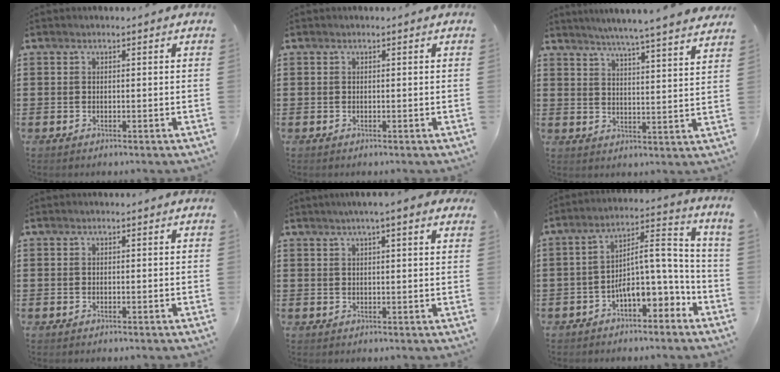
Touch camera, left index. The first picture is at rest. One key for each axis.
{"total": 0.0}
{"total": 4.7, "fx": 4.4, "fy": -1.1, "fz": 1.2, "tx": -0.041, "ty": -0.032, "tz": 0.073}
{"total": 0.0}
{"total": 2.9, "fx": 2.1, "fy": 0.3, "fz": 1.9, "tx": -0.045, "ty": 0.007, "tz": 0.037}
{"total": 7.9, "fx": -4.8, "fy": 2.2, "fz": 5.9, "tx": -0.093, "ty": 0.002, "tz": -0.092}